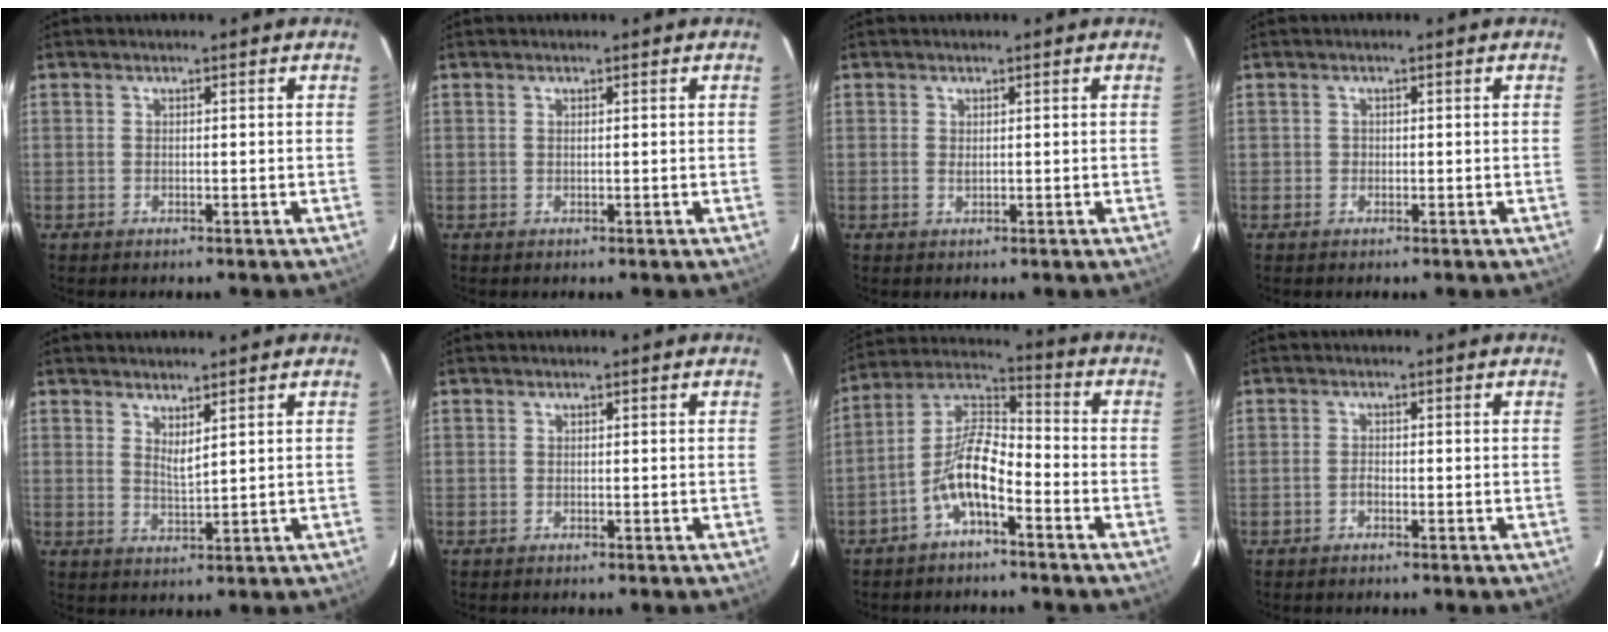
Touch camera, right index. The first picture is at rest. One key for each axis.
{"total": 0.0}
{"total": 0.7, "fx": 0.2, "fy": 0.4, "fz": 0.5, "tx": -0.011, "ty": 0.001, "tz": 0.004}
{"total": 0.8, "fx": -0.3, "fy": 0.7, "fz": 0.0, "tx": 0.002, "ty": 0.001, "tz": -0.006}
{"total": 3.0, "fx": 2.2, "fy": 0.4, "fz": 2.0, "tx": -0.036, "ty": -0.006, "tz": 0.035}
{"total": 0.0}
{"total": 9.3, "fx": -4.8, "fy": 3.1, "fz": 7.3, "tx": -0.157, "ty": 0.013, "tz": -0.092}
{"total": 1.0, "fx": -0.7, "fy": 0.6, "fz": 0.5, "tx": -0.009, "ty": 0.004, "tz": -0.014}